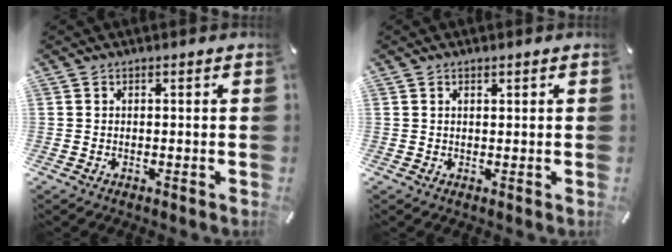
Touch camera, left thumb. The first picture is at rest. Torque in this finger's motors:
{"motor_torque": [-0.29, -0.28, -0.09, 0.04, -0.03]}